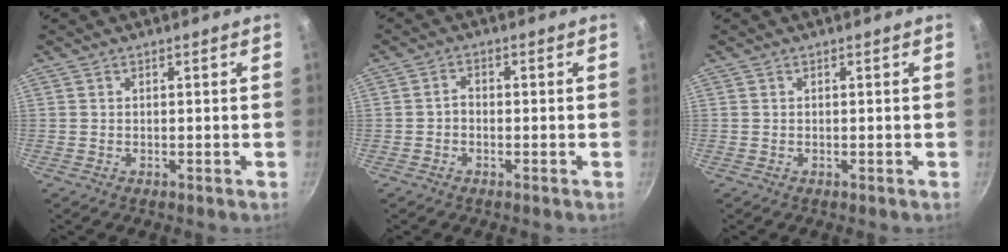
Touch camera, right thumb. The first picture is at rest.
{"total": 1.8, "force": [-0.7, 1.2, 1.1], "torque": [-0.017, 0.013, -0.015]}
{"total": 0.0}